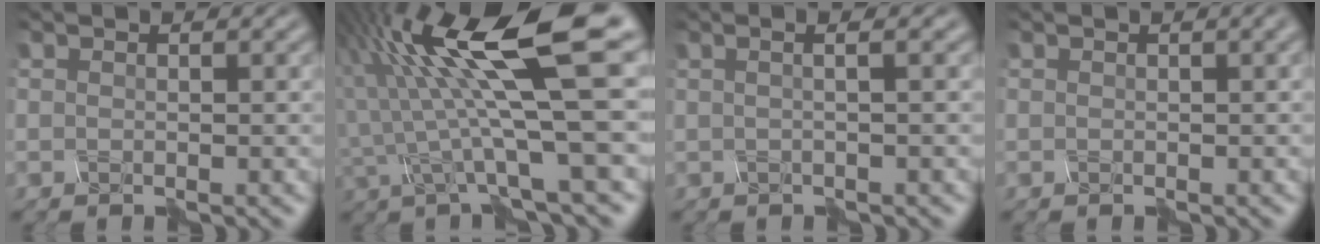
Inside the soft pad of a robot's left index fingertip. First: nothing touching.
{"total": 9.5, "force": [0.3, 0.4, 9.4], "torque": [-0.193, -0.008, 0.042]}
{"total": 1.4, "force": [-0.1, -0.2, 1.3], "torque": [-0.027, -0.005, -0.003]}
{"total": 3.1, "force": [1.5, 1.4, 2.4], "torque": [-0.011, 0.021, 0.017]}